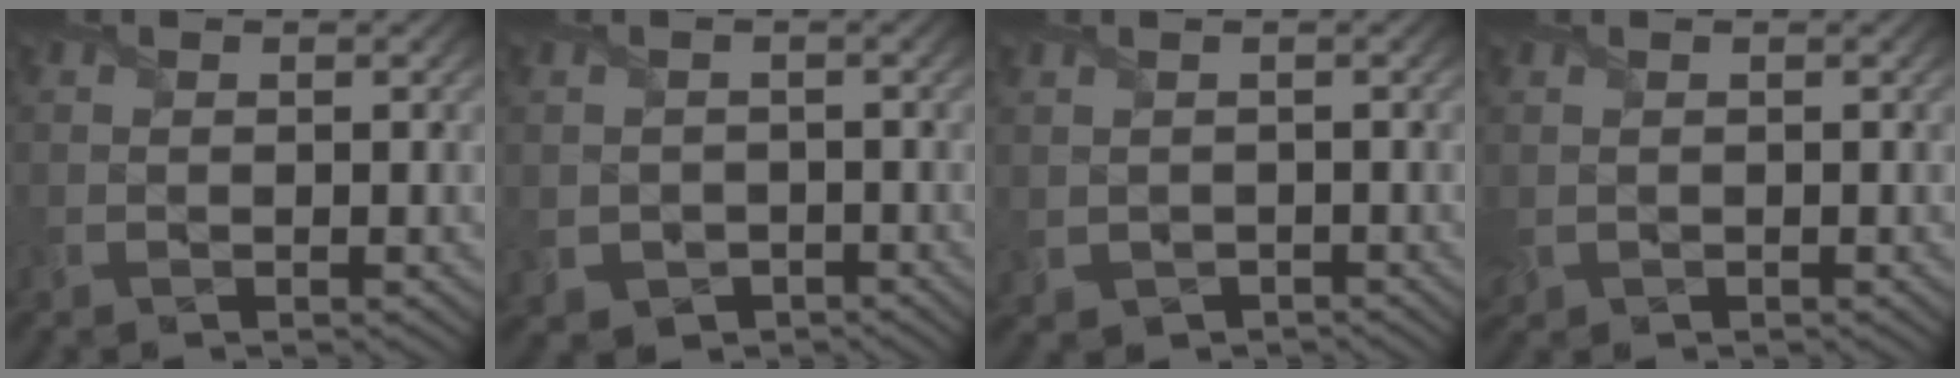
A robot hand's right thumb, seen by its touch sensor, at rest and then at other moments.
{"total": 1.9, "force": [-0.8, 1.8, 0.1], "torque": [-0.019, -0.010, -0.019]}
{"total": 0.6, "force": [-0.1, 0.6, -0.1], "torque": [-0.014, -0.004, -0.001]}
{"total": 0.8, "force": [0.3, 0.7, 0.3], "torque": [-0.017, -0.001, 0.004]}